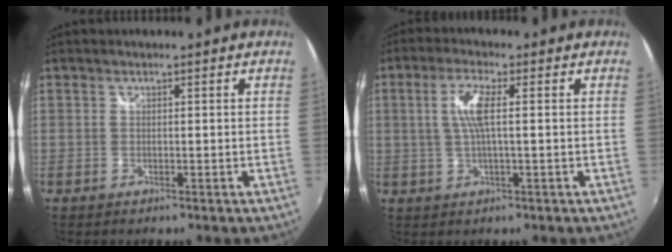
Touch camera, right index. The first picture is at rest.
{"total": 5.5, "force": [0.7, 0.7, 5.4], "torque": [-0.106, 0.002, 0.014]}